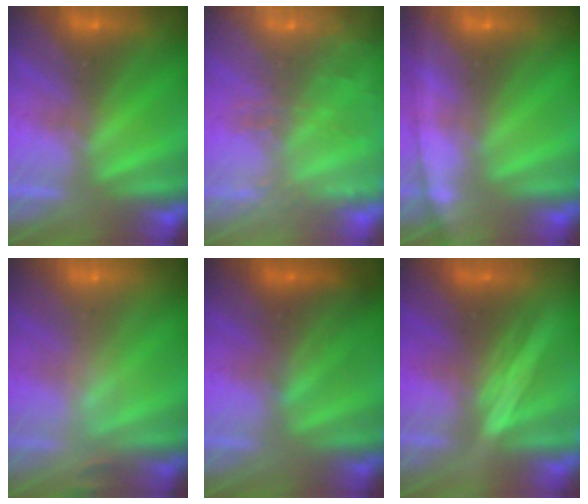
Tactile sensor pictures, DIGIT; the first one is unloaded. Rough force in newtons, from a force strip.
{"total": 7.1}
{"total": 1.6}
{"total": 2.4}
{"total": 2.4}
{"total": 1.5}